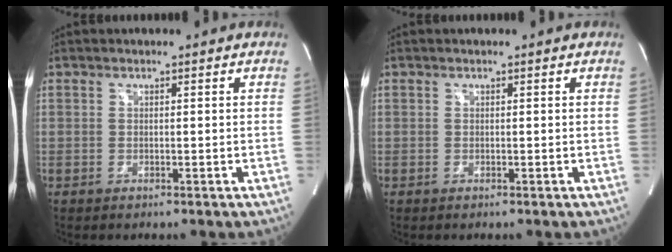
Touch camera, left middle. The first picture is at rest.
{"total": 0.0}